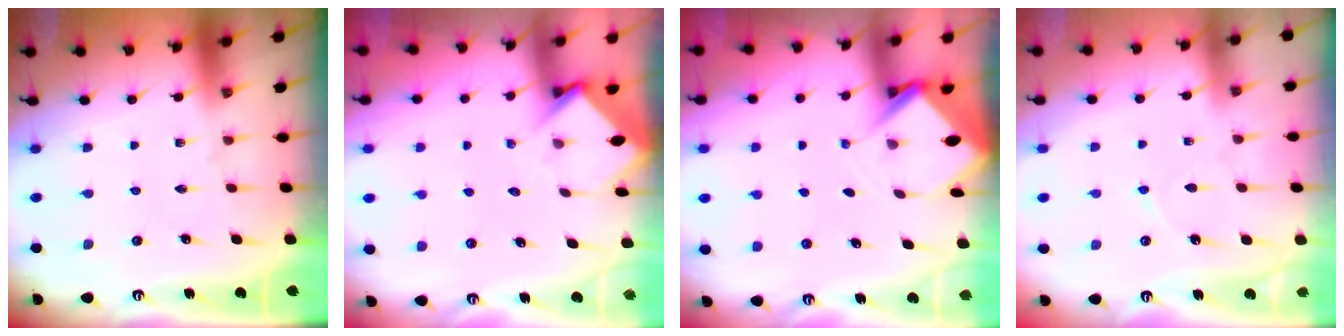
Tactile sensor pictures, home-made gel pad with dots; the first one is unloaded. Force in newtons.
{"total": 3.7, "press": 3.7, "slide": 0.2}
{"total": 3.4, "press": 3.4, "slide": 0.2}
{"total": 3.2, "press": 3.1, "slide": 0.4}